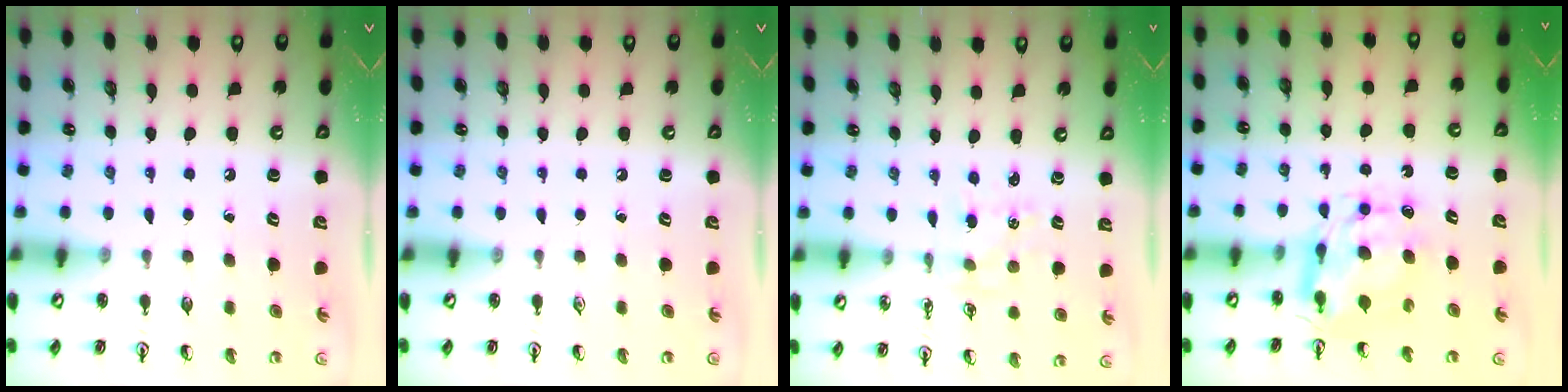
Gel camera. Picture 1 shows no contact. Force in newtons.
{"total": 0.0}
{"total": 1.6, "press": 1.5, "slide": 0.2}
{"total": 7.2, "press": 7.2, "slide": 0.8}